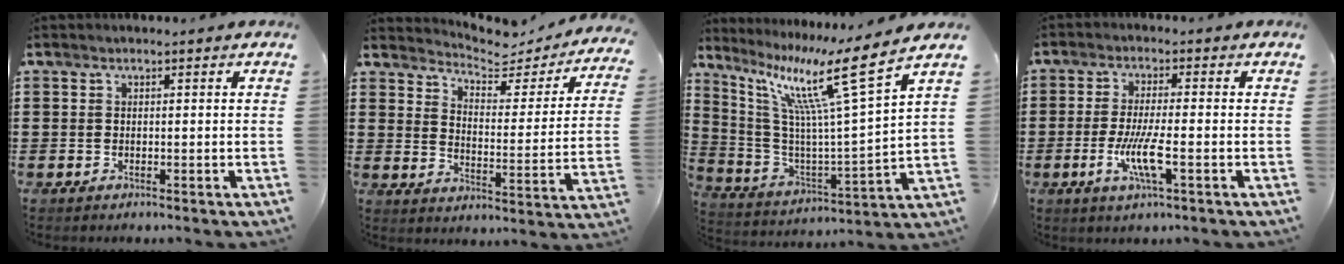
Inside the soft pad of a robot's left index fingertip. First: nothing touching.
{"total": 3.9, "force": [3.6, 1.1, 1.0], "torque": [-0.039, -0.033, 0.053]}
{"total": 13.8, "force": [8.5, 0.6, 10.9], "torque": [-0.232, -0.046, 0.124]}
{"total": 6.5, "force": [-2.1, 0.8, 6.1], "torque": [-0.122, -0.014, -0.042]}